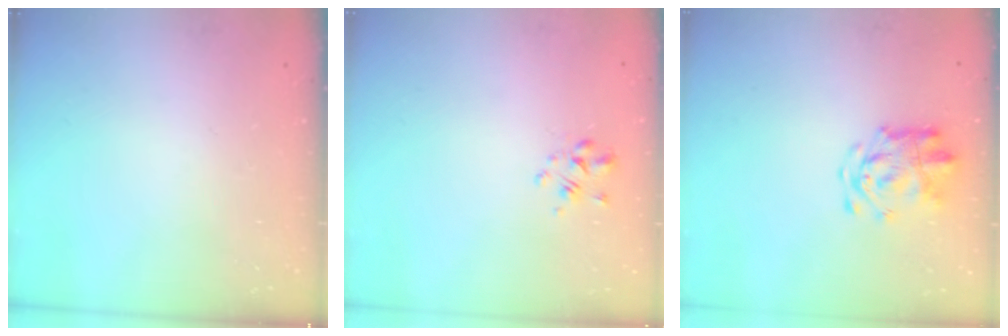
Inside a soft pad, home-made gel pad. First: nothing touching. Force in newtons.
{"total": 2.0, "press": 1.8, "slide": 0.9}
{"total": 6.0, "press": 5.9, "slide": 1.3}